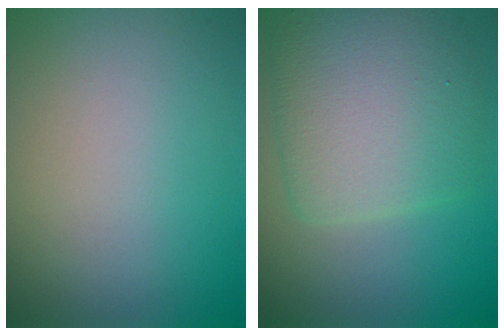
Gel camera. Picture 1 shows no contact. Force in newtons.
{"total": 6.1, "press": 6.1, "slide": 0.0}